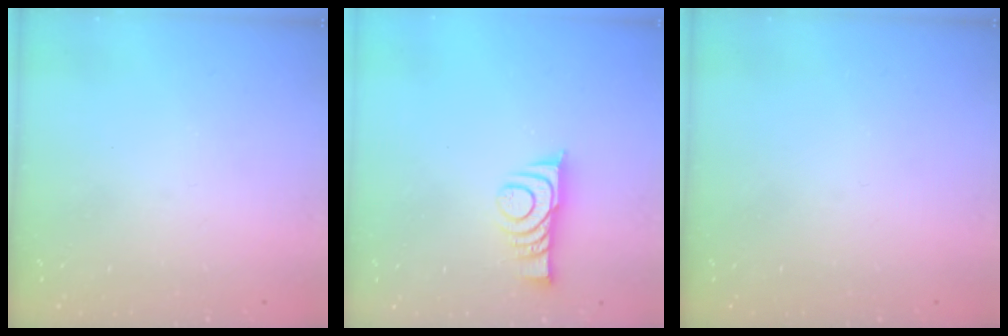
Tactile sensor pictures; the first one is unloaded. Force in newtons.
{"total": 9.0, "press": 9.0, "slide": 0.7}
{"total": 0.0}